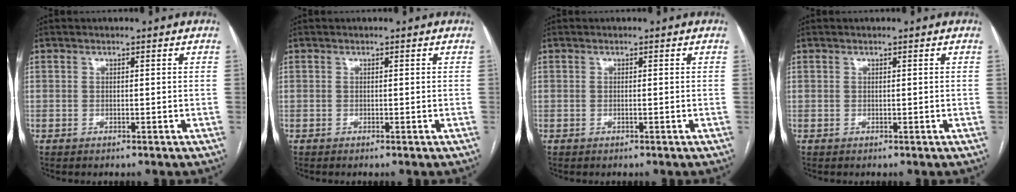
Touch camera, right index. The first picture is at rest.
{"total": 0.0}
{"total": 0.0}
{"total": 0.0}